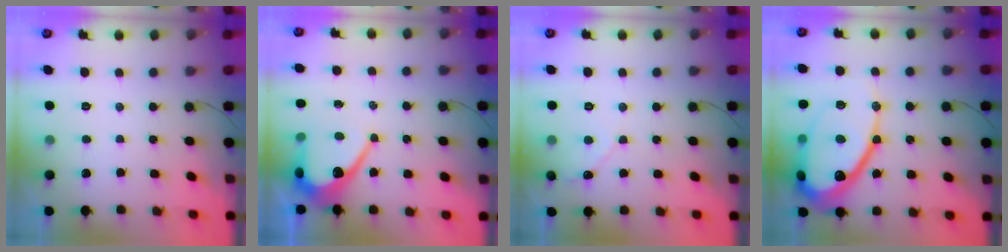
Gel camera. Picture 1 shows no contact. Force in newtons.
{"total": 8.9, "press": 8.9, "slide": 0.7}
{"total": 4.5, "press": 4.4, "slide": 0.5}
{"total": 21.8, "press": 21.7, "slide": 2.1}